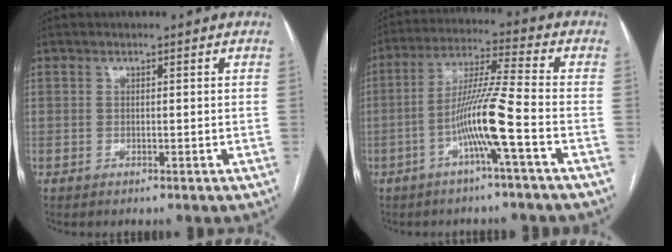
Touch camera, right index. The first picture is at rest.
{"total": 9.8, "force": [-3.6, -1.3, 9.0], "torque": [-0.177, 0.007, -0.070]}